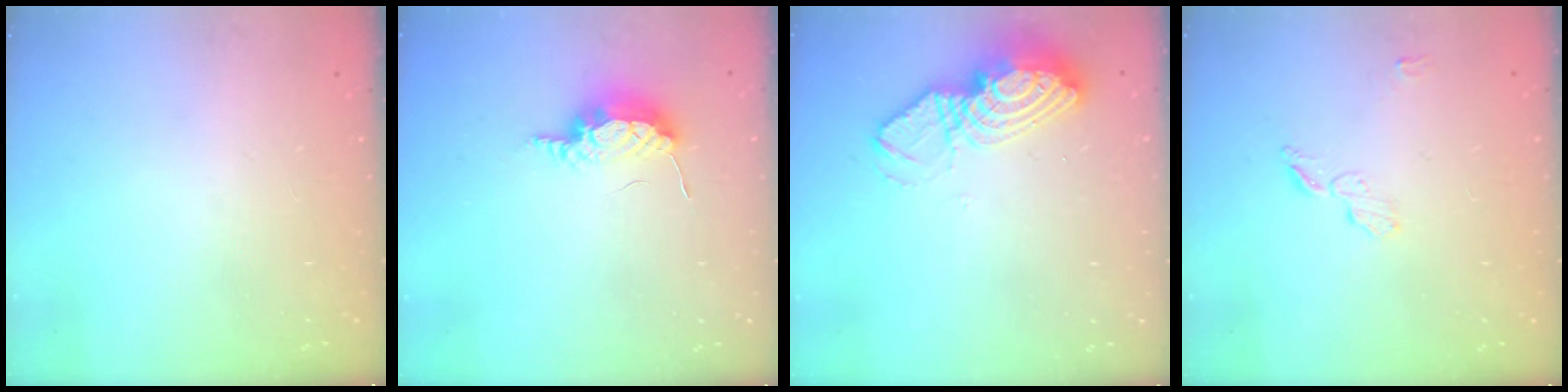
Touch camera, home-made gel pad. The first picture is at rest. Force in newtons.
{"total": 7.7, "press": 7.5, "slide": 1.9}
{"total": 13.0, "press": 12.9, "slide": 1.7}
{"total": 5.3, "press": 5.3, "slide": 0.3}